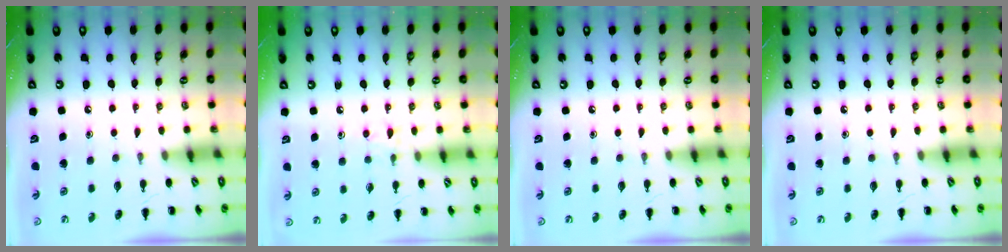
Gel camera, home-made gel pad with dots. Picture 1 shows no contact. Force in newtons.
{"total": 6.9, "press": 6.7, "slide": 1.5}
{"total": 0.0}
{"total": 0.0}